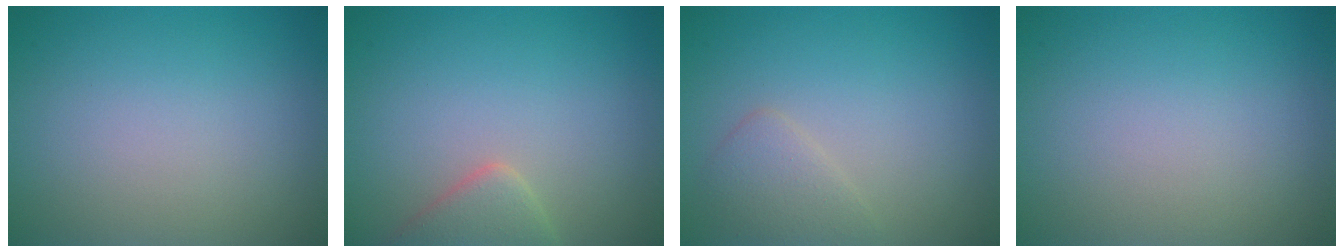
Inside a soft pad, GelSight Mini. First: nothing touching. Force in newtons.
{"total": 2.8, "press": 2.8, "slide": 0.2}
{"total": 1.9, "press": 1.9, "slide": 0.0}
{"total": 0.0}